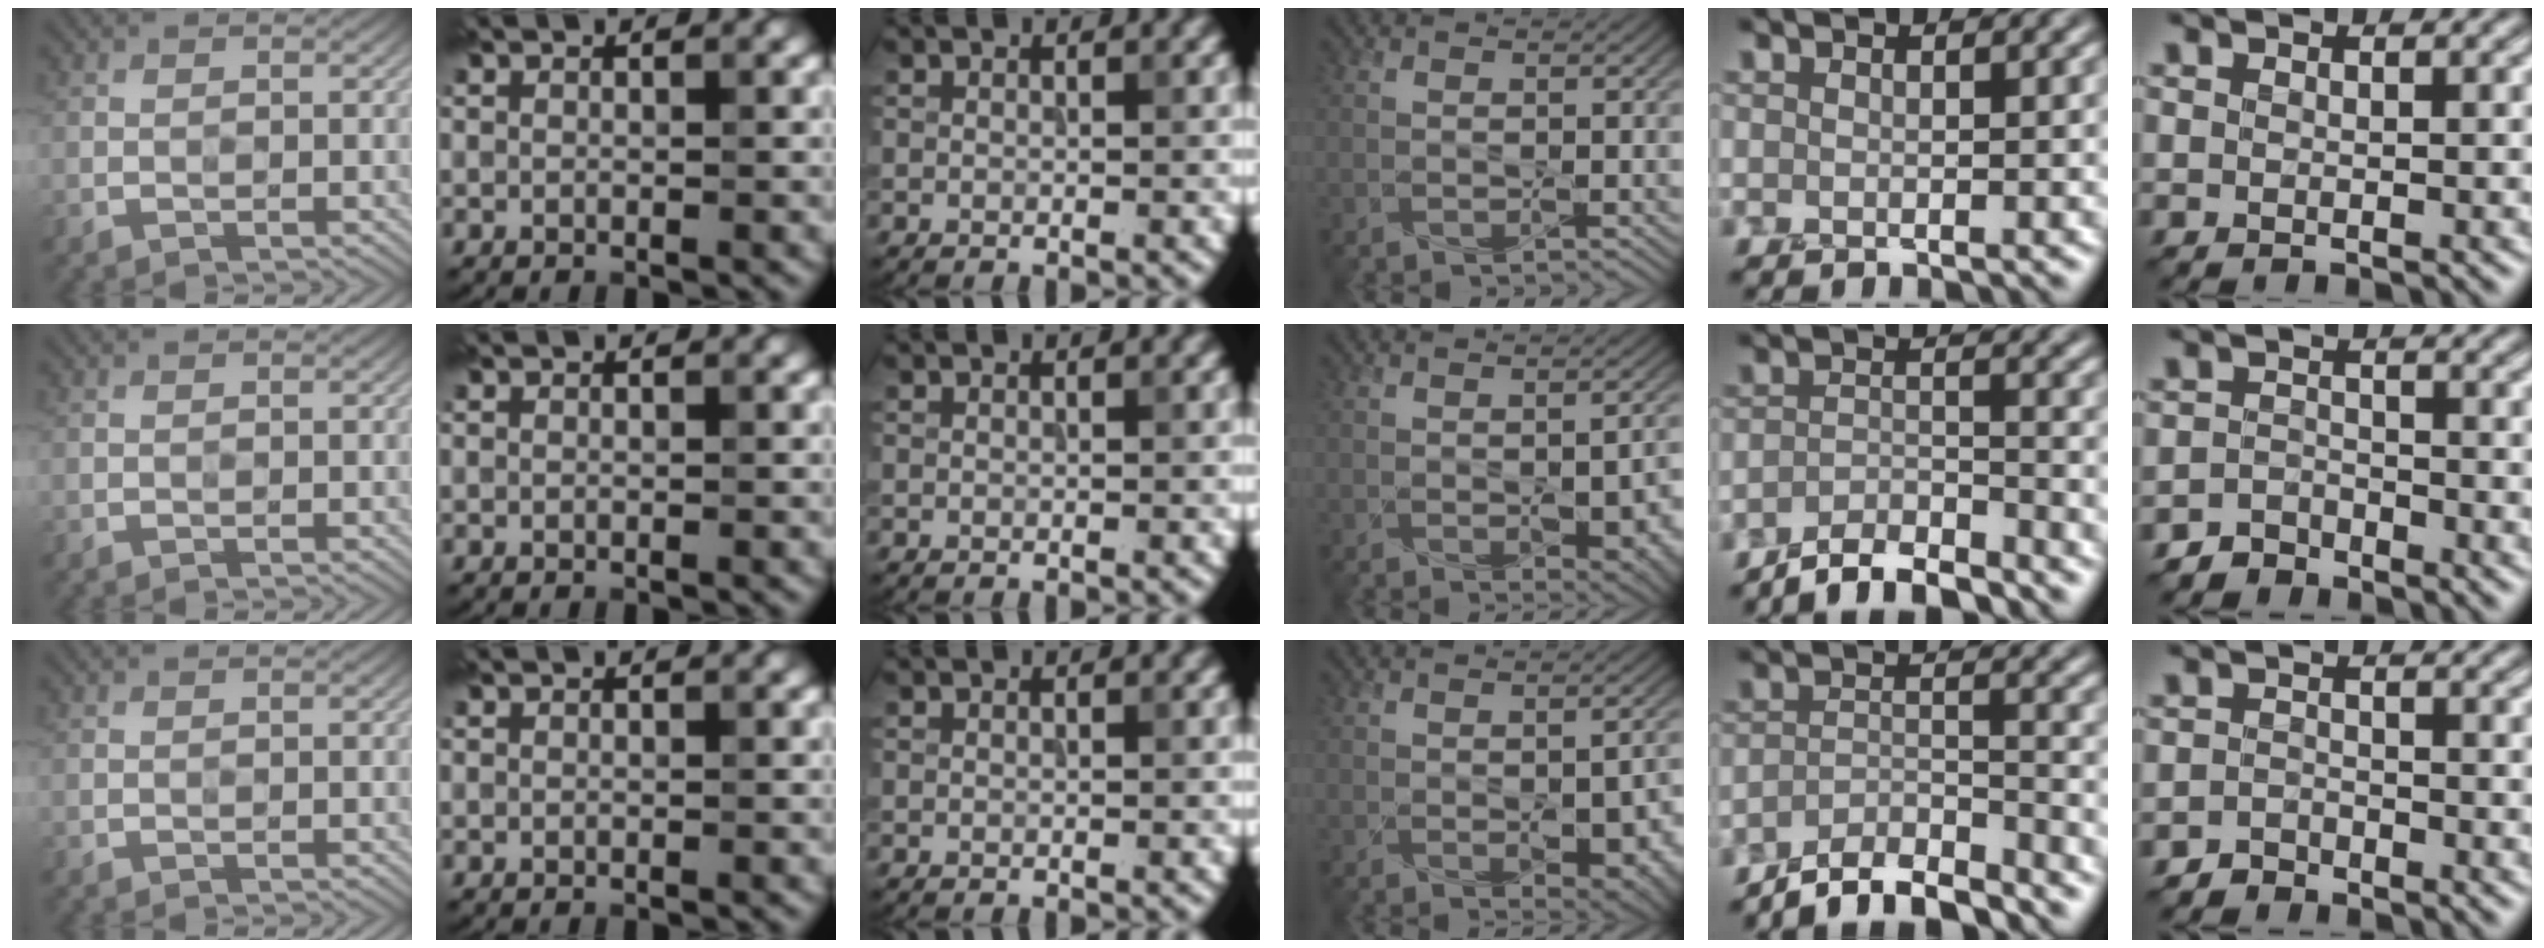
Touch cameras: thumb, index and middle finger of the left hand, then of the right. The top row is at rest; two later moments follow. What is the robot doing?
{"motion": "wipe", "object": "whiteboard"}